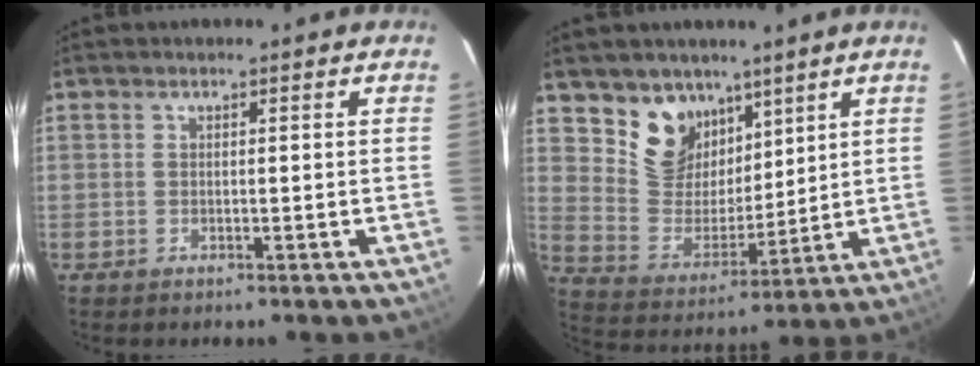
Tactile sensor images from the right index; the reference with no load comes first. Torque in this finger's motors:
{"motor_torque": [0.09, 0.39, 0.04, 0.01]}